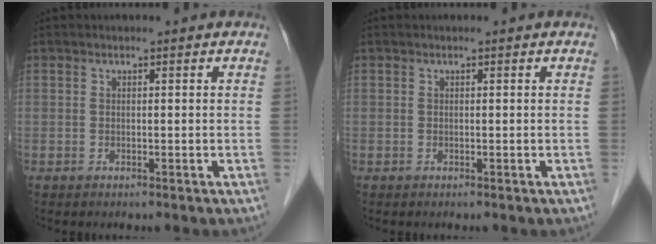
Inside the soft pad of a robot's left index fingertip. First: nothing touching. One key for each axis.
{"total": 0.0}